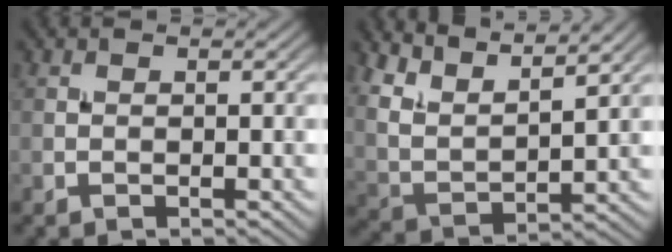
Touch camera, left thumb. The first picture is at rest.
{"total": 10.3, "force": [8.0, 2.5, 5.9], "torque": [-0.124, -0.006, 0.130]}